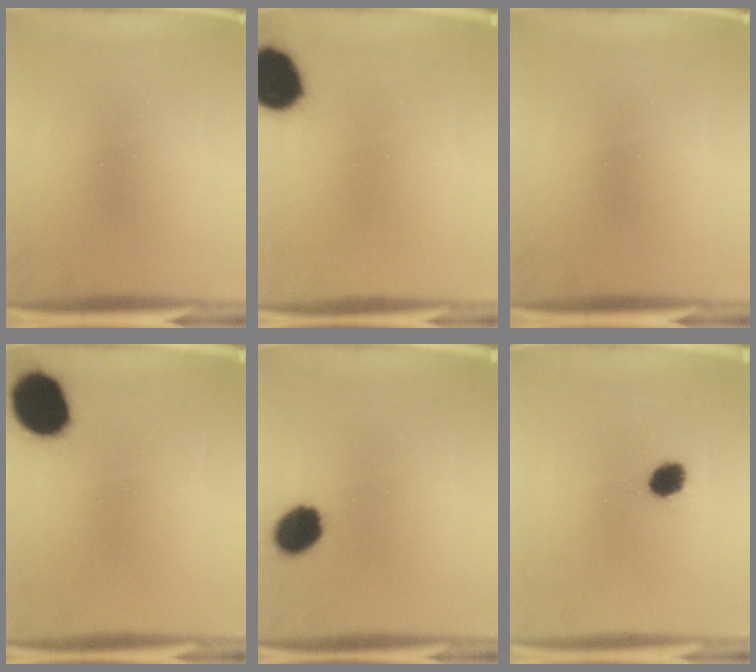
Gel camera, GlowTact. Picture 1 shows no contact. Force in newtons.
{"total": 14.9}
{"total": 0.0}
{"total": 10.8}
{"total": 8.4}
{"total": 5.1}